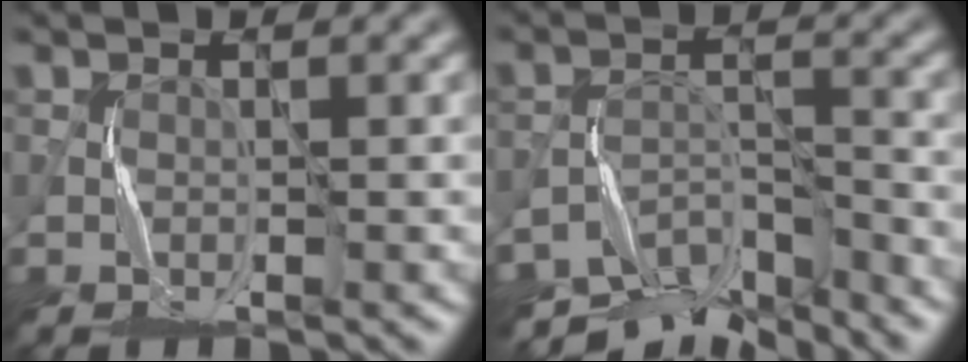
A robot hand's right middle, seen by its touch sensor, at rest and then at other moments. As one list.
[{"total": 7.9, "force": [-6.9, 2.5, 3.0], "torque": [-0.048, -0.012, -0.123]}]